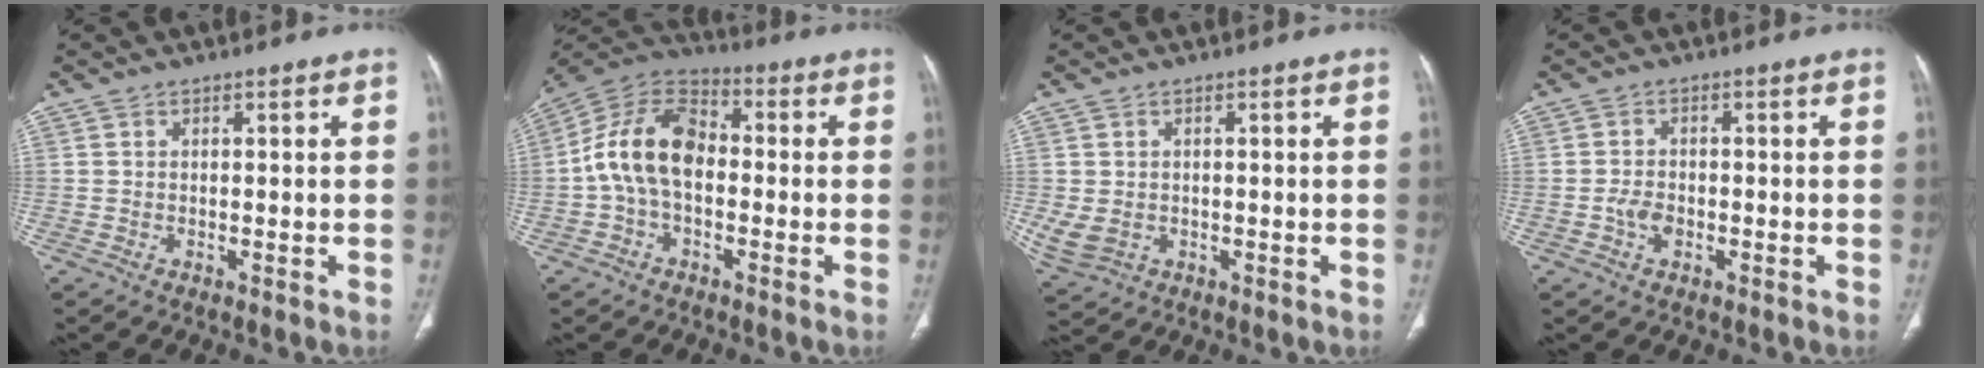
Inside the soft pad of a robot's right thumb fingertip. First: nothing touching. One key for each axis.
{"total": 13.5, "fx": -1.0, "fy": 8.7, "fz": 10.3, "tx": -0.185, "ty": 0.037, "tz": -0.030}
{"total": 4.8, "fx": -0.4, "fy": 3.7, "fz": 2.9, "tx": -0.069, "ty": -0.001, "tz": 0.007}
{"total": 3.0, "fx": -0.9, "fy": 1.9, "fz": 2.1, "tx": -0.036, "ty": 0.007, "tz": -0.018}